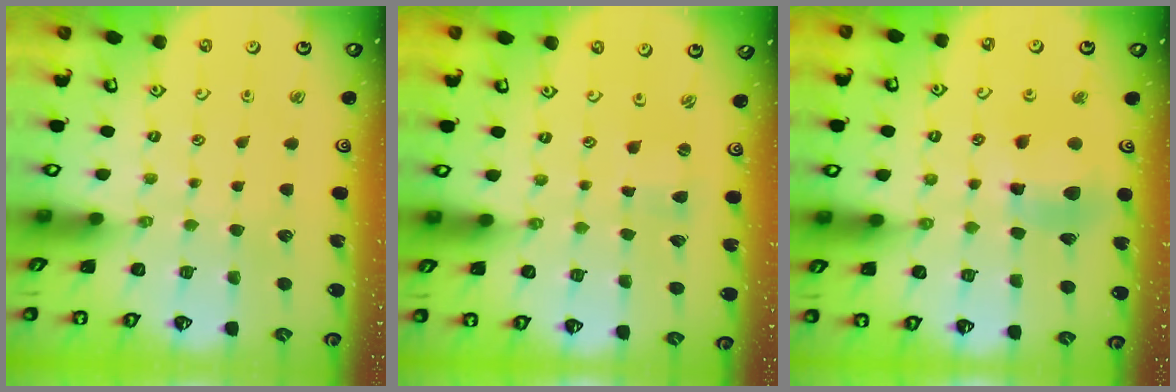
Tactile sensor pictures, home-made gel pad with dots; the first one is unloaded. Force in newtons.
{"total": 1.9, "press": 1.9, "slide": 0.4}
{"total": 9.8, "press": 9.7, "slide": 1.2}